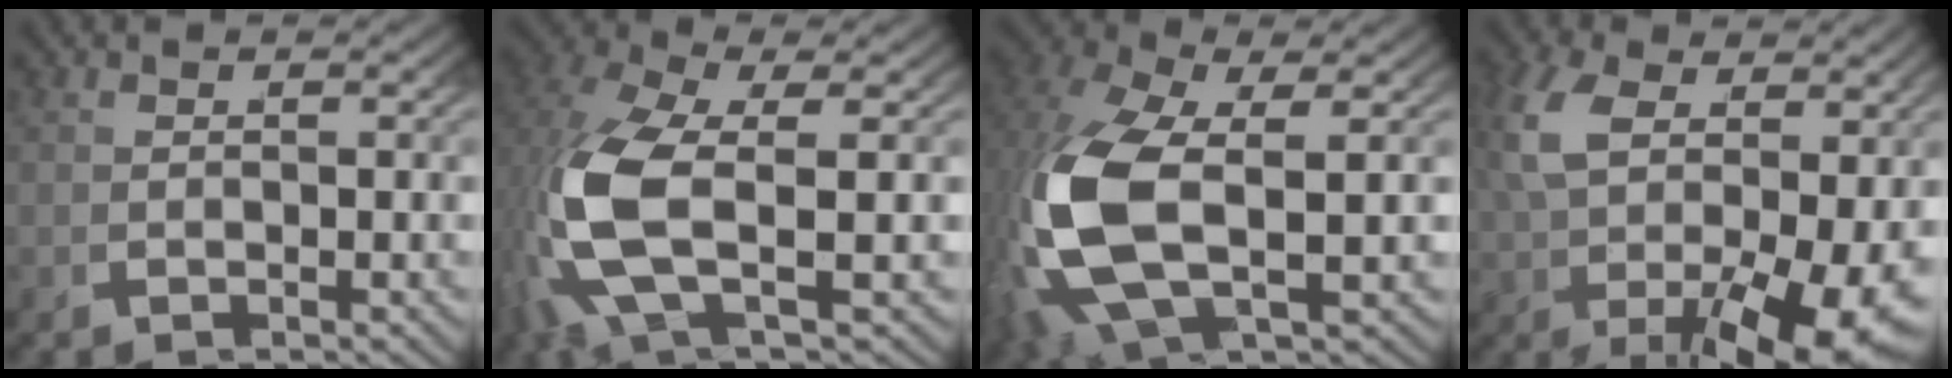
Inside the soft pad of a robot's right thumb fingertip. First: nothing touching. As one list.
[{"total": 9.0, "force": [0.9, 4.2, 7.9], "torque": [-0.215, -0.020, 0.027]}, {"total": 9.9, "force": [0.5, 5.3, 8.3], "torque": [-0.230, -0.029, 0.031]}, {"total": 8.3, "force": [0.2, 3.7, 7.4], "torque": [-0.133, -0.020, 0.021]}]